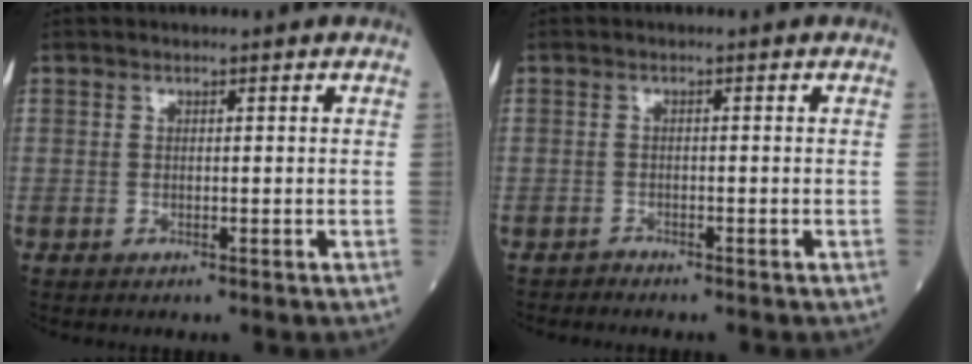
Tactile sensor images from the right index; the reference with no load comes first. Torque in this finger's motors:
{"motor_torque": [0.11, 0.01, -0.04, 0.00]}